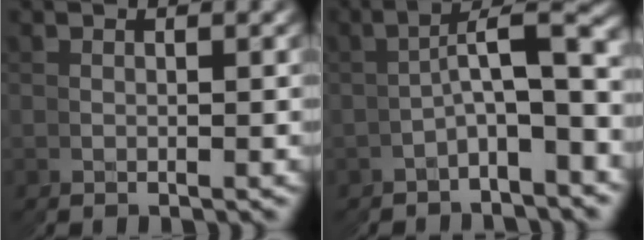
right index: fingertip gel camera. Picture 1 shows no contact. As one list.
[{"total": 5.0, "force": [-1.4, 2.1, 4.3], "torque": [-0.049, 0.000, -0.019]}]